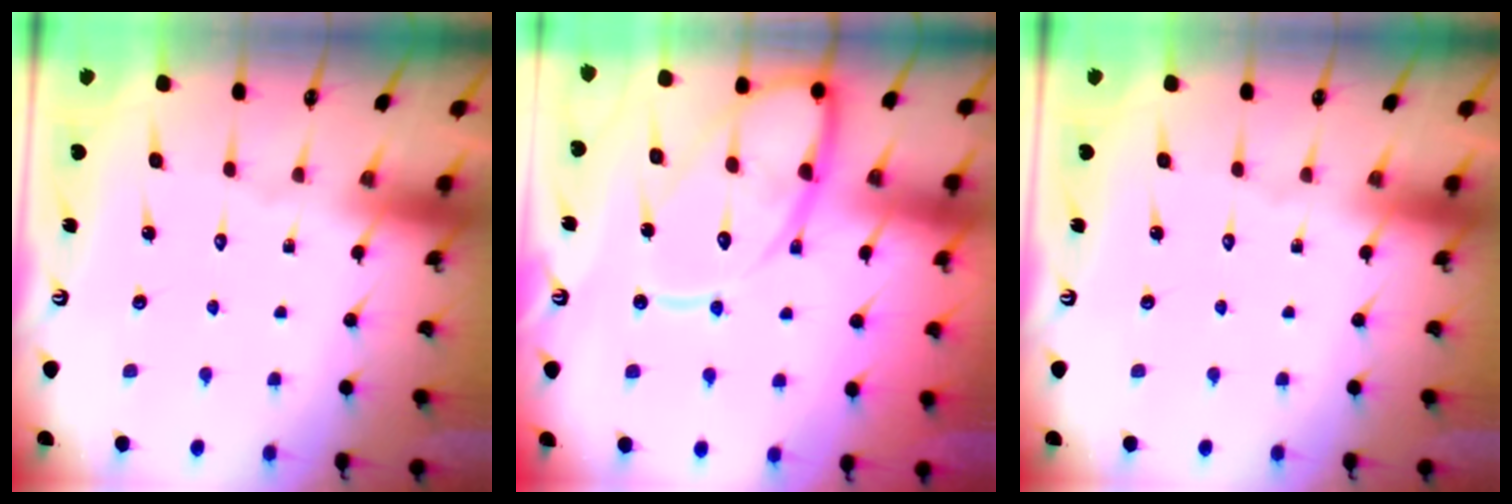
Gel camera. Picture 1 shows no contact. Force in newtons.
{"total": 15.4, "press": 15.3, "slide": 1.7}
{"total": 0.0}